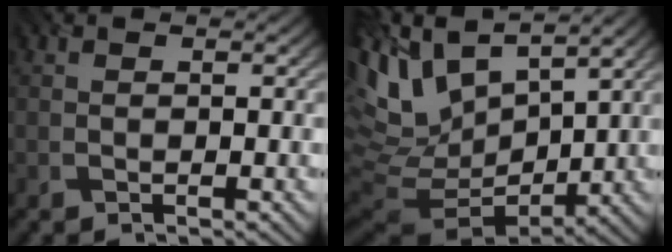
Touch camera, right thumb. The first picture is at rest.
{"total": 13.3, "force": [5.7, 7.0, 9.8], "torque": [-0.241, 0.003, 0.116]}